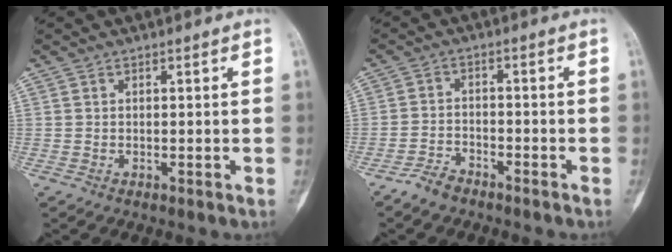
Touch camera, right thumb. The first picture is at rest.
{"total": 3.6, "force": [-3.2, 1.3, 1.3], "torque": [-0.027, 0.018, -0.063]}